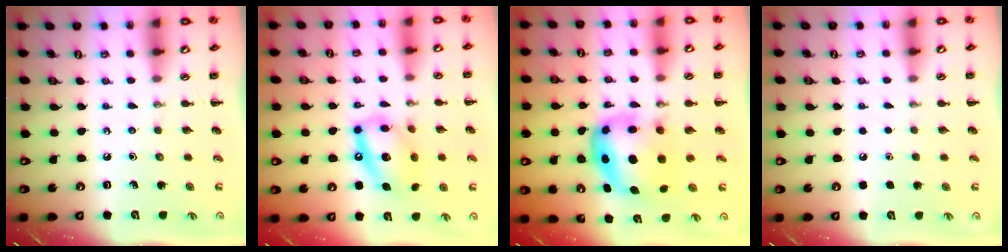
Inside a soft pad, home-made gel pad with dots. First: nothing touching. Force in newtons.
{"total": 14.4, "press": 14.1, "slide": 2.8}
{"total": 7.0, "press": 6.8, "slide": 1.6}
{"total": 1.6, "press": 1.6, "slide": 0.1}